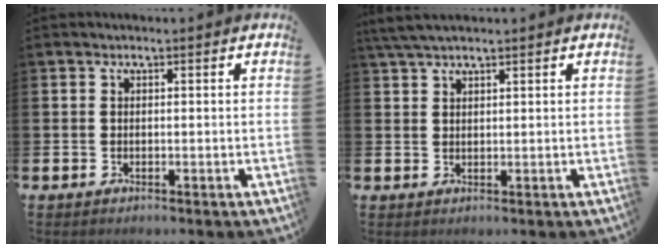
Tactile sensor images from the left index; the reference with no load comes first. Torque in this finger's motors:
{"motor_torque": [0.00, -0.12, 0.45, 0.16]}